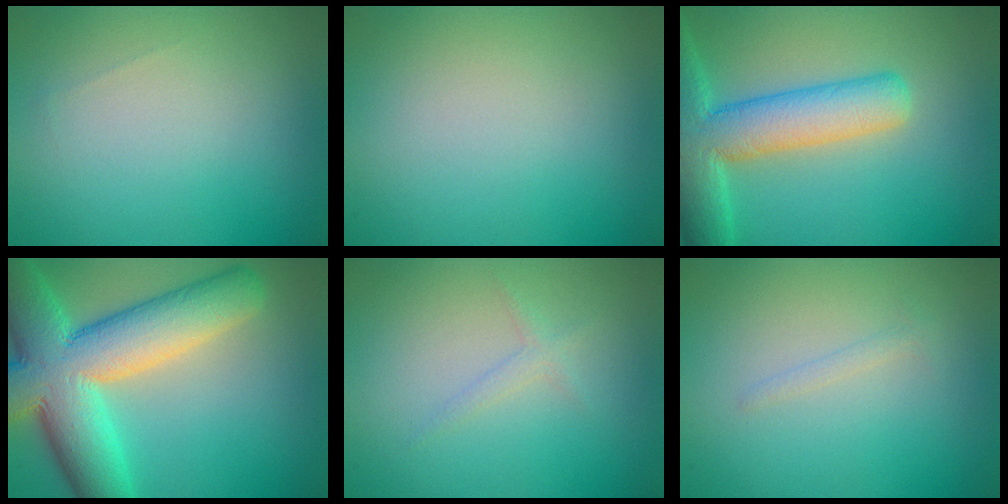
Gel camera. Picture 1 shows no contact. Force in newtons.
{"total": 0.0}
{"total": 8.5, "press": 8.5, "slide": 0.5}
{"total": 12.6, "press": 12.5, "slide": 0.6}
{"total": 0.9, "press": 0.9, "slide": 0.1}
{"total": 0.7, "press": 0.7, "slide": 0.1}